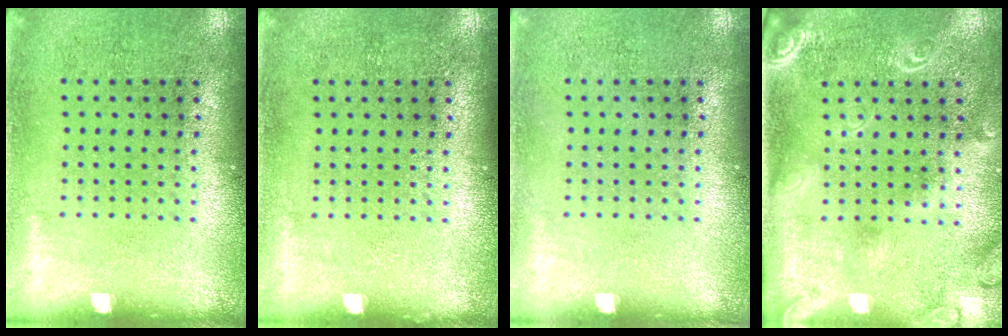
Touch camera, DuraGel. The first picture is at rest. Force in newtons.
{"total": 0.0}
{"total": 0.0}
{"total": 2.4, "press": 1.9, "slide": 1.4}